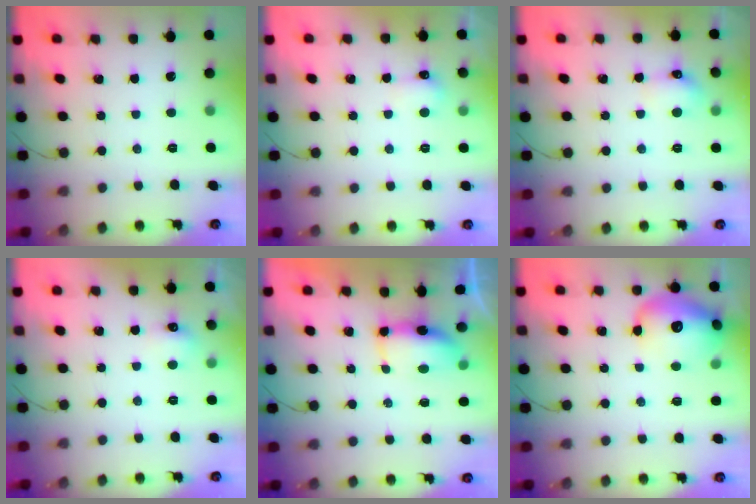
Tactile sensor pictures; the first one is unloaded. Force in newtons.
{"total": 4.3, "press": 4.1, "slide": 1.1}
{"total": 6.7, "press": 6.5, "slide": 1.6}
{"total": 5.1, "press": 4.9, "slide": 1.1}
{"total": 7.5, "press": 6.8, "slide": 3.2}
{"total": 17.0, "press": 16.9, "slide": 2.0}